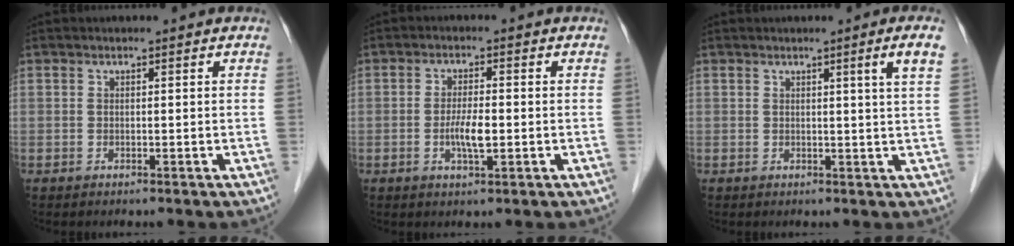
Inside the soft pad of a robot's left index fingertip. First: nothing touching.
{"total": 3.9, "force": [-0.8, 0.9, 3.7], "torque": [-0.073, -0.003, -0.014]}
{"total": 3.2, "force": [1.4, -1.1, 2.7], "torque": [-0.037, -0.010, 0.023]}